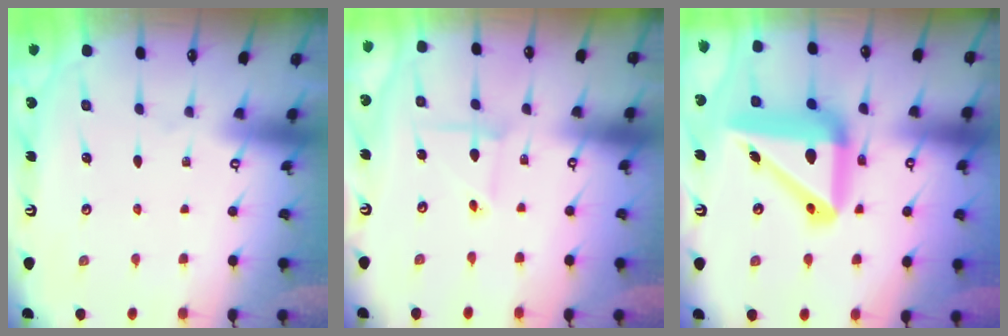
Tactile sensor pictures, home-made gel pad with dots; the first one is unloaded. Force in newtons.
{"total": 3.4, "press": 3.4, "slide": 0.3}
{"total": 20.2, "press": 20.0, "slide": 2.9}